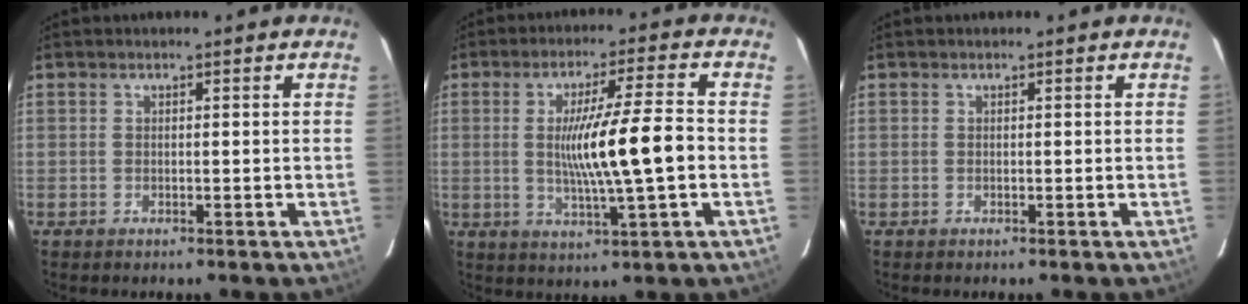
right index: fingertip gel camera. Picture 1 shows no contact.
{"total": 11.3, "force": [-0.8, -0.3, 11.3], "torque": [-0.200, -0.004, -0.012]}
{"total": 0.0}